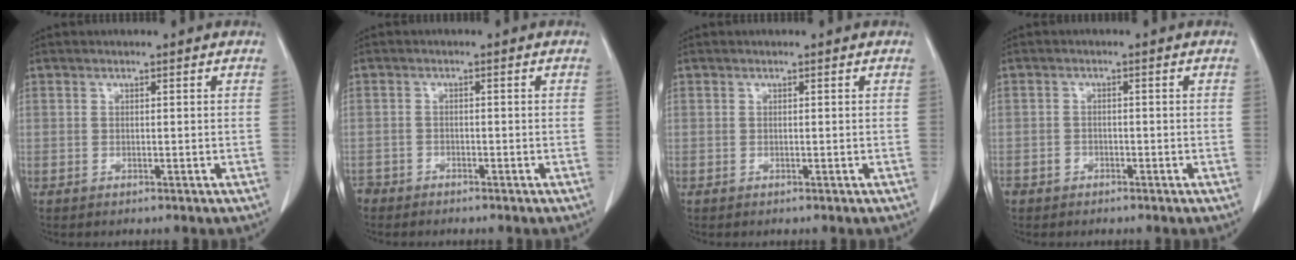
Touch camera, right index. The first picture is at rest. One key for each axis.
{"total": 2.9, "fx": -2.6, "fy": 1.4, "fz": 0.2, "tx": -0.003, "ty": 0.001, "tz": -0.049}
{"total": 0.0}
{"total": 2.0, "fx": -1.2, "fy": 1.5, "fz": 0.3, "tx": -0.006, "ty": 0.006, "tz": -0.022}